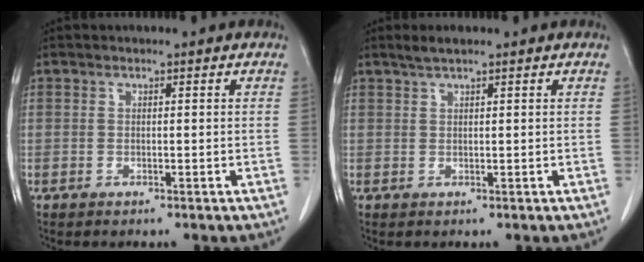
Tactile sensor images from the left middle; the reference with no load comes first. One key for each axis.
{"total": 2.0, "fx": 1.5, "fy": 0.1, "fz": 1.2, "tx": -0.028, "ty": 0.007, "tz": 0.030}